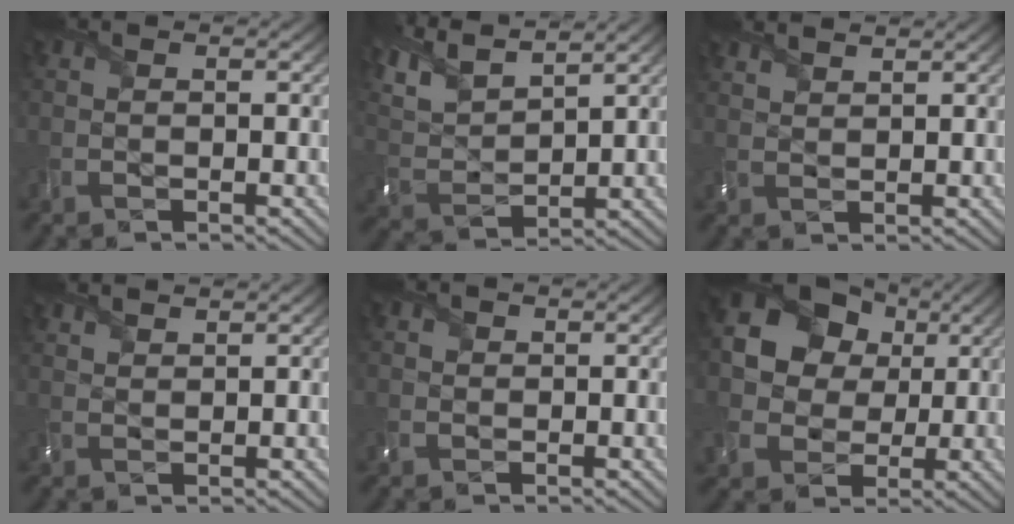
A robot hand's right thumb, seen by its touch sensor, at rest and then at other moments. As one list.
[{"total": 8.8, "force": [6.7, 2.6, 5.0], "torque": [-0.138, 0.023, 0.137]}, {"total": 2.7, "force": [2.5, 0.6, 1.0], "torque": [-0.024, 0.000, 0.049]}, {"total": 2.2, "force": [2.0, 0.4, 0.7], "torque": [-0.022, 0.001, 0.041]}, {"total": 1.1, "force": [0.5, 1.0, 0.3], "torque": [-0.008, -0.001, 0.010]}, {"total": 14.6, "force": [3.9, 12.4, 6.4], "torque": [-0.190, 0.034, 0.072]}]